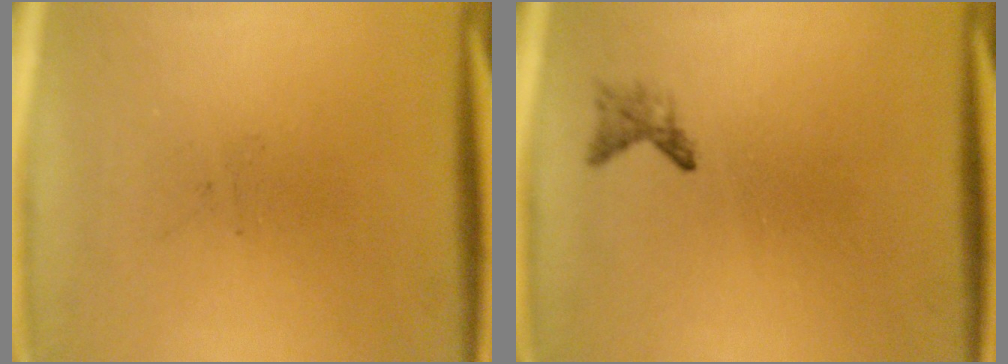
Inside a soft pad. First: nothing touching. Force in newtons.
{"total": 1.1}